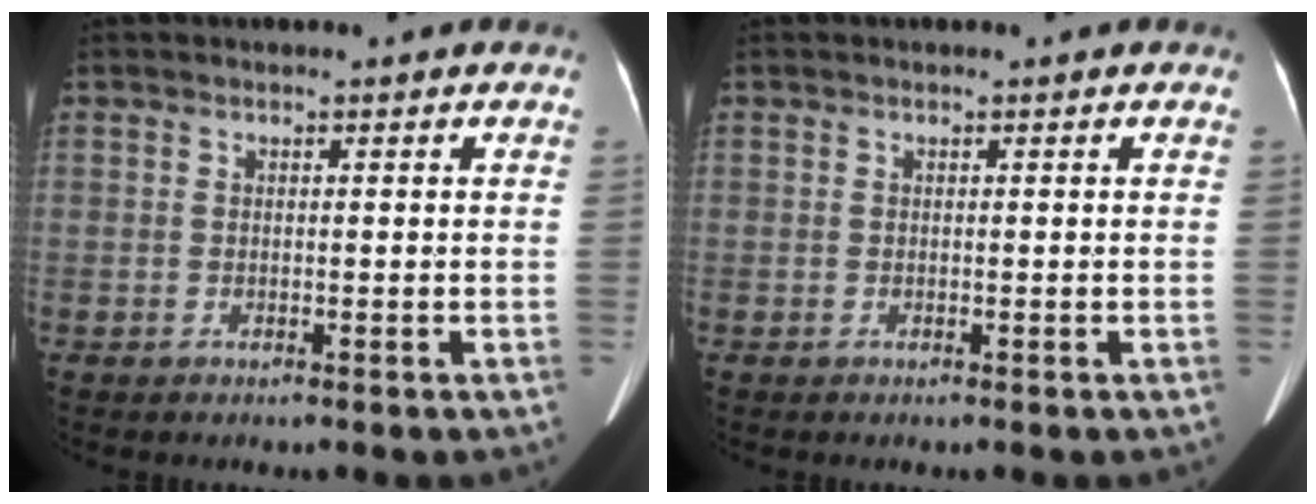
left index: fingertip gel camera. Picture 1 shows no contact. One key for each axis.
{"total": 0.0}